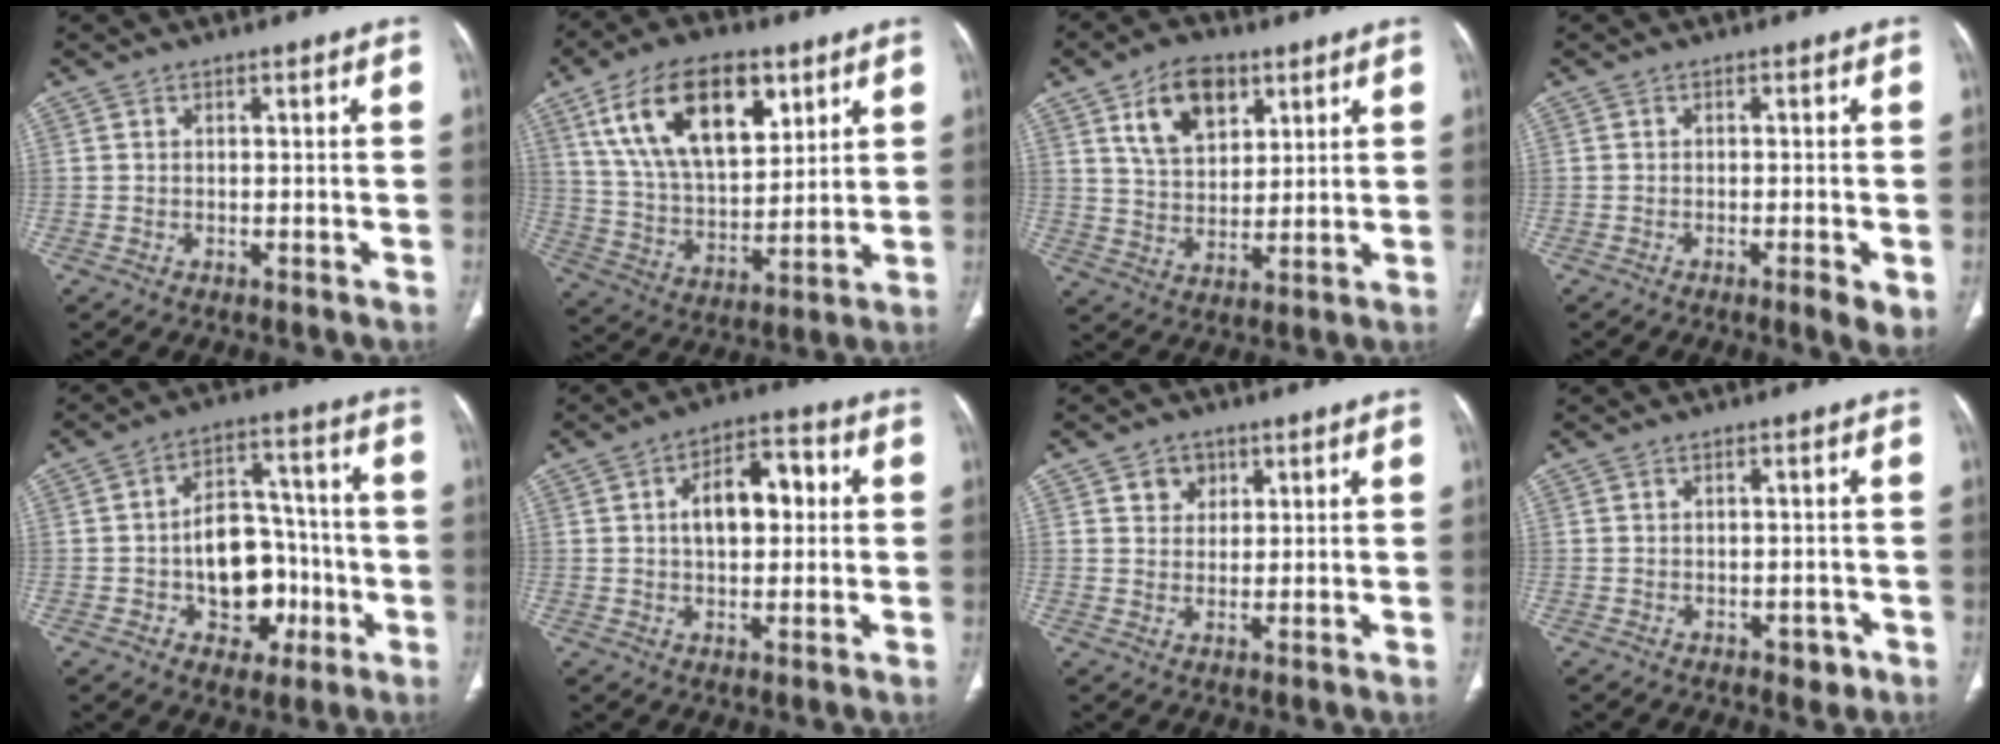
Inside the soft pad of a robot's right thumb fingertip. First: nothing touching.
{"total": 20.8, "force": [9.7, 10.8, 14.9], "torque": [-0.226, -0.031, 0.181]}
{"total": 11.6, "force": [5.7, 7.1, 7.2], "torque": [-0.098, -0.021, 0.105]}
{"total": 3.8, "force": [-1.3, 0.6, 3.5], "torque": [-0.056, -0.006, -0.019]}
{"total": 14.0, "force": [-3.2, 9.9, 9.4], "torque": [-0.093, 0.045, -0.041]}
{"total": 10.5, "force": [1.6, 6.1, 8.4], "torque": [-0.112, 0.022, 0.020]}
{"total": 3.9, "force": [1.9, 3.2, 1.3], "torque": [-0.001, -0.009, 0.032]}
{"total": 2.4, "force": [-1.3, 1.5, 1.3], "torque": [-0.008, 0.006, -0.011]}